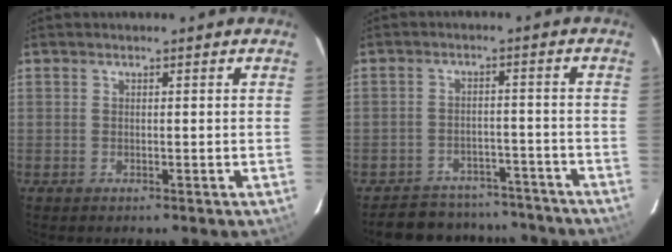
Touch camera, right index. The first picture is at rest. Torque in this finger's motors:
{"motor_torque": [1.04, -1.10, 0.53, 0.08]}